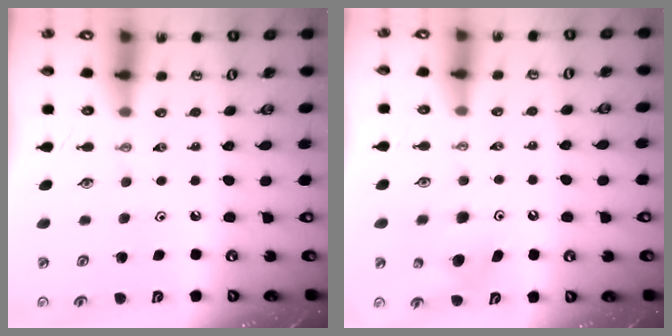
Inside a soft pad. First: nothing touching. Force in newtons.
{"total": 7.8, "press": 7.8, "slide": 0.9}